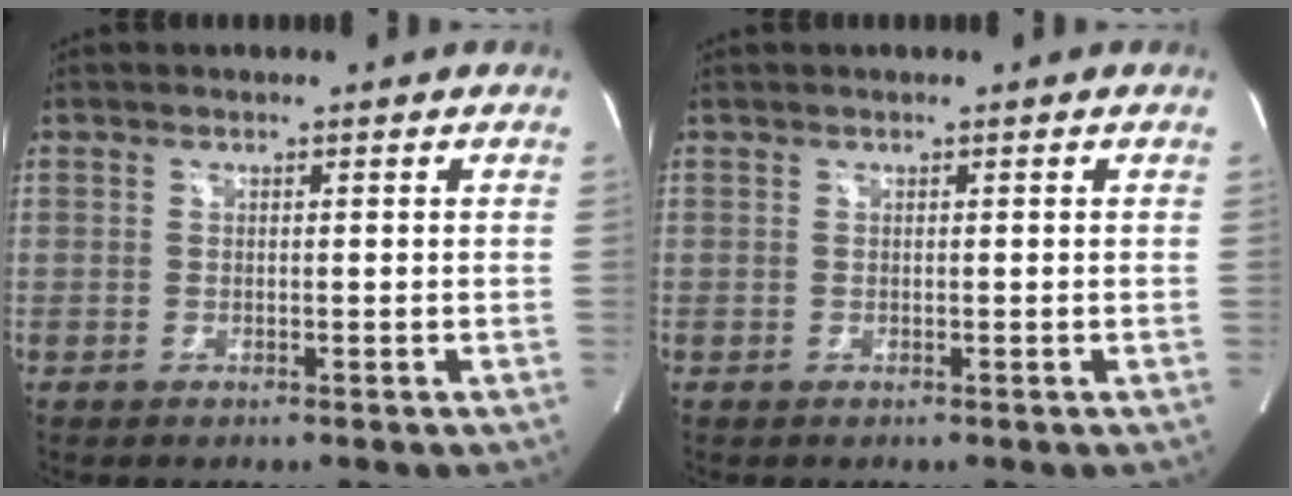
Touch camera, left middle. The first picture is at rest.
{"total": 0.0}